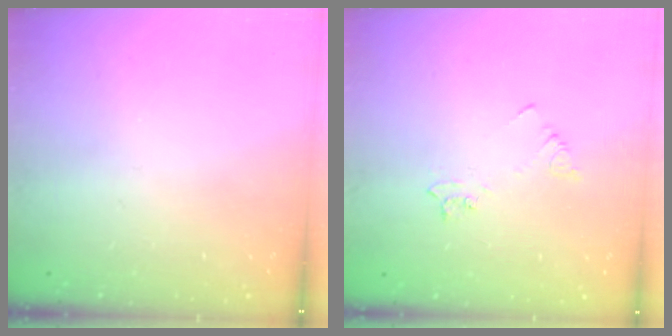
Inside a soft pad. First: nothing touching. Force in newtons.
{"total": 3.7, "press": 3.6, "slide": 0.5}